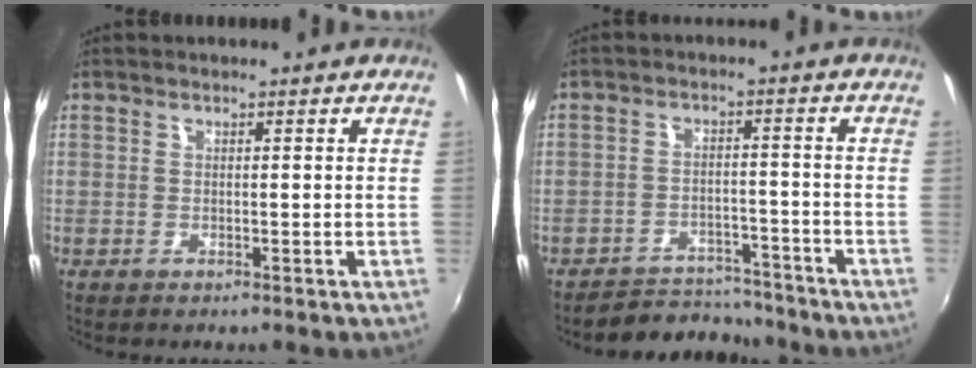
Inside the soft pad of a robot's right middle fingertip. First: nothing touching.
{"total": 8.2, "force": [-7.7, 2.9, 0.6], "torque": [-0.027, 0.019, -0.107]}